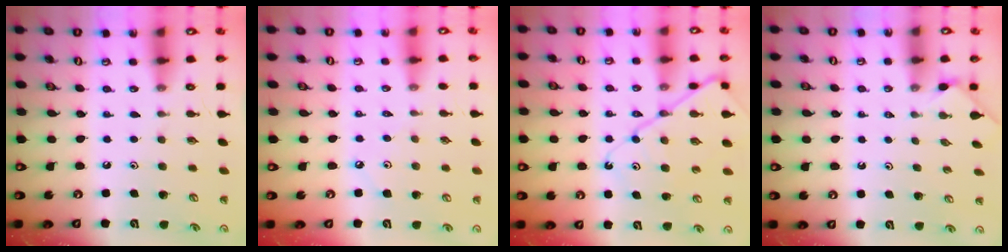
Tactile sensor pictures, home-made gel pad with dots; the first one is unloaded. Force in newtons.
{"total": 1.9, "press": 1.9, "slide": 0.4}
{"total": 12.4, "press": 12.3, "slide": 1.3}
{"total": 1.0, "press": 0.9, "slide": 0.3}